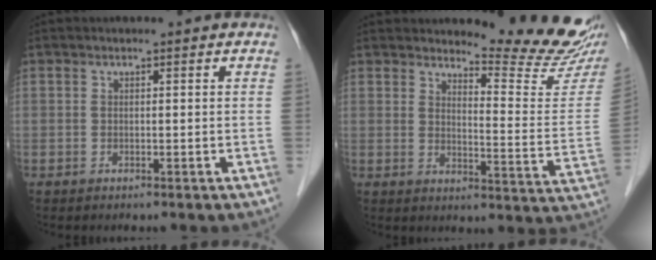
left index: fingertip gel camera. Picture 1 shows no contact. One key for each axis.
{"total": 13.3, "fx": 12.8, "fy": -0.4, "fz": 3.7, "tx": -0.047, "ty": -0.103, "tz": 0.148}